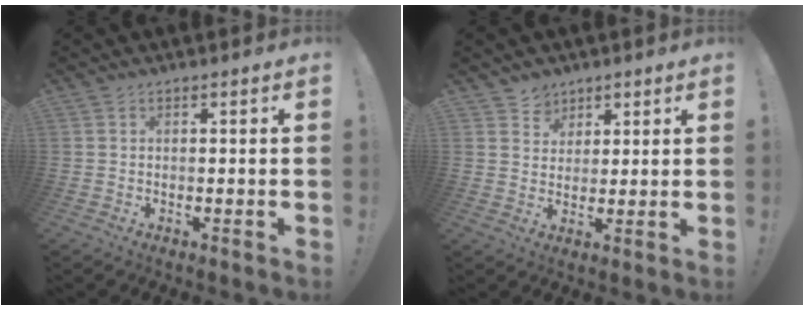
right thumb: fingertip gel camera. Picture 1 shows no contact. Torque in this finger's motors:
{"motor_torque": [0.19, 0.70, -0.29, 0.27, 0.00]}